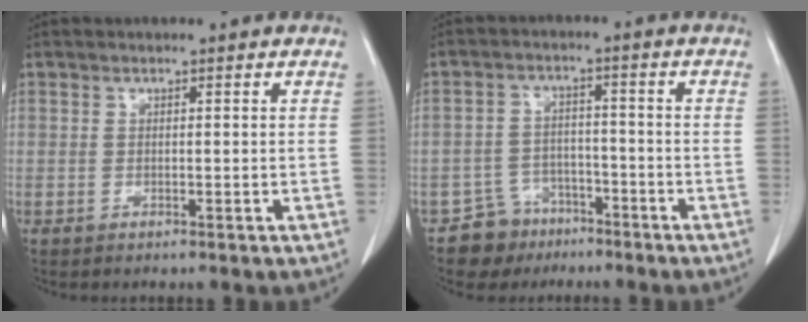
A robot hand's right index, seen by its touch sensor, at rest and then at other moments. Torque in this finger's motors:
{"motor_torque": [-0.30, -0.19, -0.48, -0.21]}